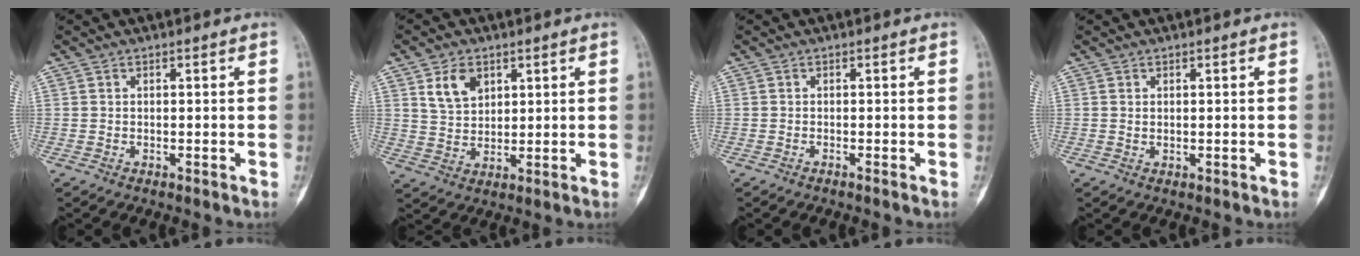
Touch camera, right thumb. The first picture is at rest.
{"total": 6.6, "force": [3.3, 4.4, 3.6], "torque": [-0.046, -0.018, 0.067]}
{"total": 0.0}
{"total": 0.6, "force": [0.4, 0.2, 0.4], "torque": [-0.002, -0.003, 0.007]}